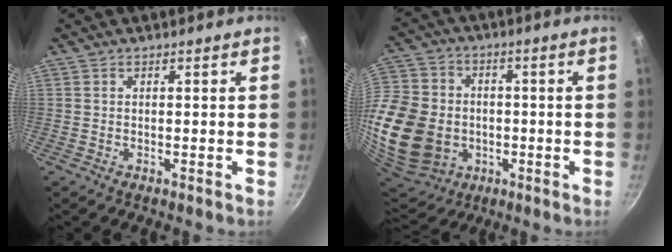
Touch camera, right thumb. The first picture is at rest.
{"total": 28.1, "force": [-4.9, 22.2, 16.4], "torque": [-0.382, 0.021, -0.073]}